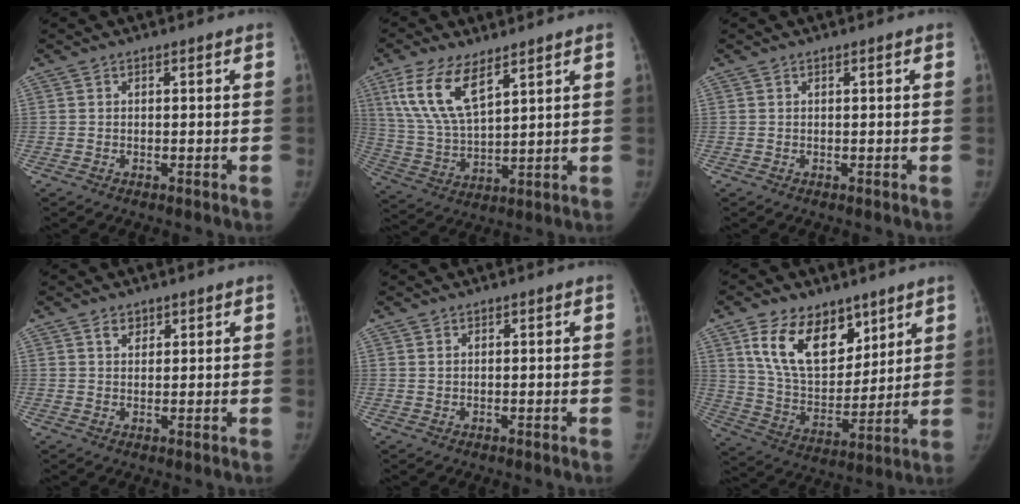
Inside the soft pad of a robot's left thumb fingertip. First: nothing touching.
{"total": 12.8, "force": [7.0, 5.3, 9.3], "torque": [-0.181, -0.026, 0.147]}
{"total": 0.0}
{"total": 2.2, "force": [1.4, 1.5, 0.8], "torque": [-0.001, -0.008, 0.022]}
{"total": 0.6, "force": [0.3, 0.4, 0.3], "torque": [-0.002, -0.002, 0.006]}
{"total": 17.4, "force": [9.6, 10.4, 10.1], "torque": [-0.129, -0.052, 0.185]}